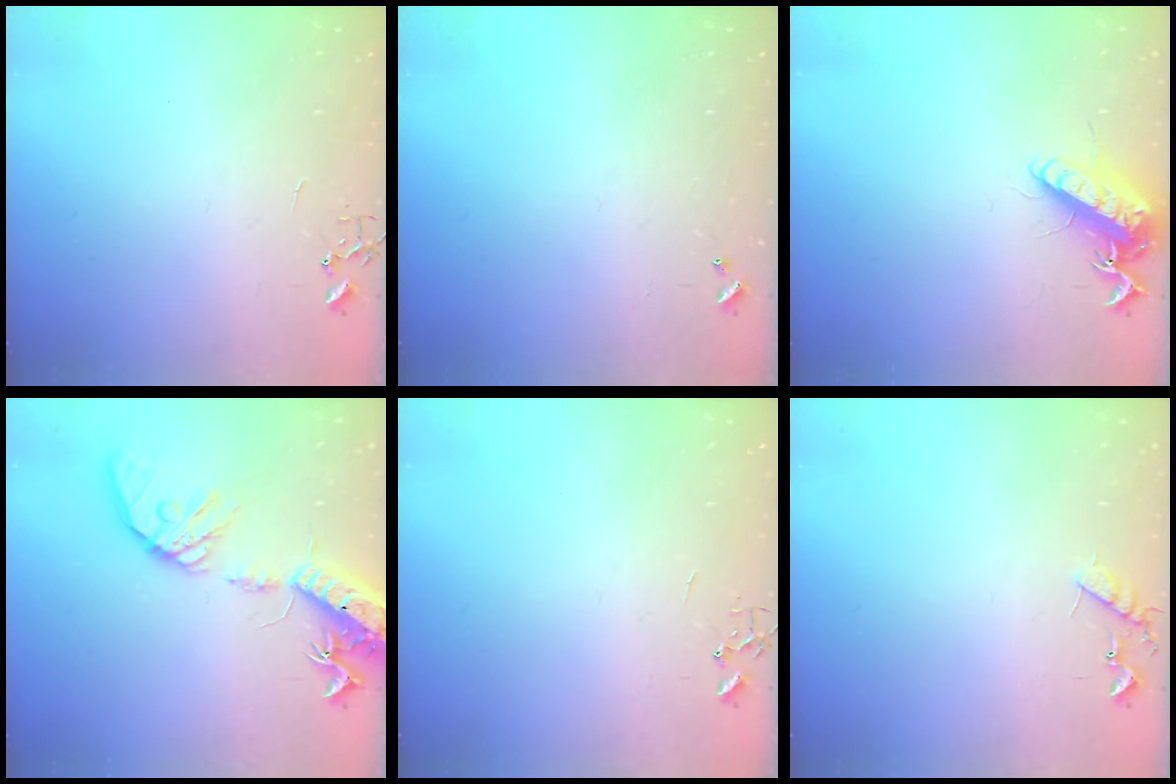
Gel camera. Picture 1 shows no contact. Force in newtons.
{"total": 0.0}
{"total": 14.3, "press": 14.1, "slide": 2.1}
{"total": 19.4, "press": 19.1, "slide": 3.3}
{"total": 0.0}
{"total": 7.6, "press": 7.6, "slide": 0.4}